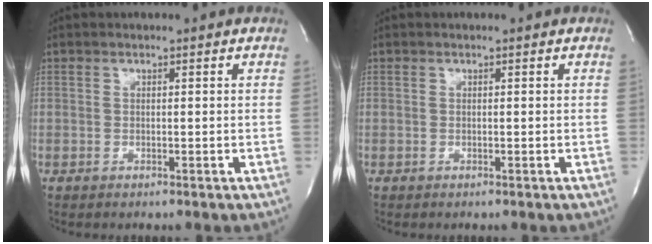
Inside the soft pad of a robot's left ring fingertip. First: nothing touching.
{"total": 0.0}